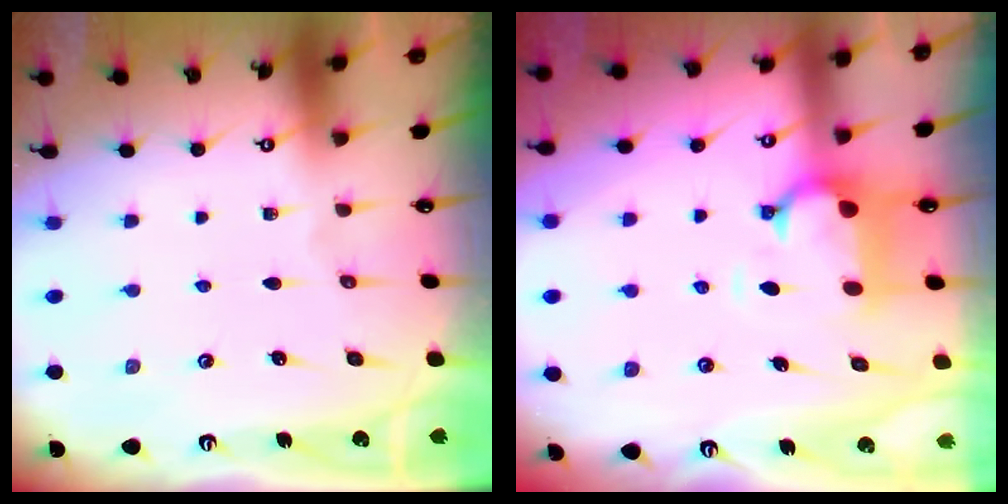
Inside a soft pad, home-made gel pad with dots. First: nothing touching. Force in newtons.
{"total": 1.4, "press": 0.7, "slide": 1.2}